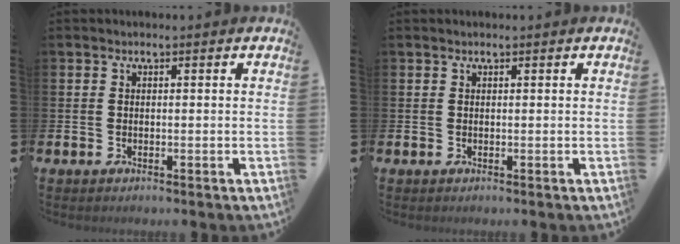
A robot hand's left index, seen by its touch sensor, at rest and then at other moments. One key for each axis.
{"total": 0.0}